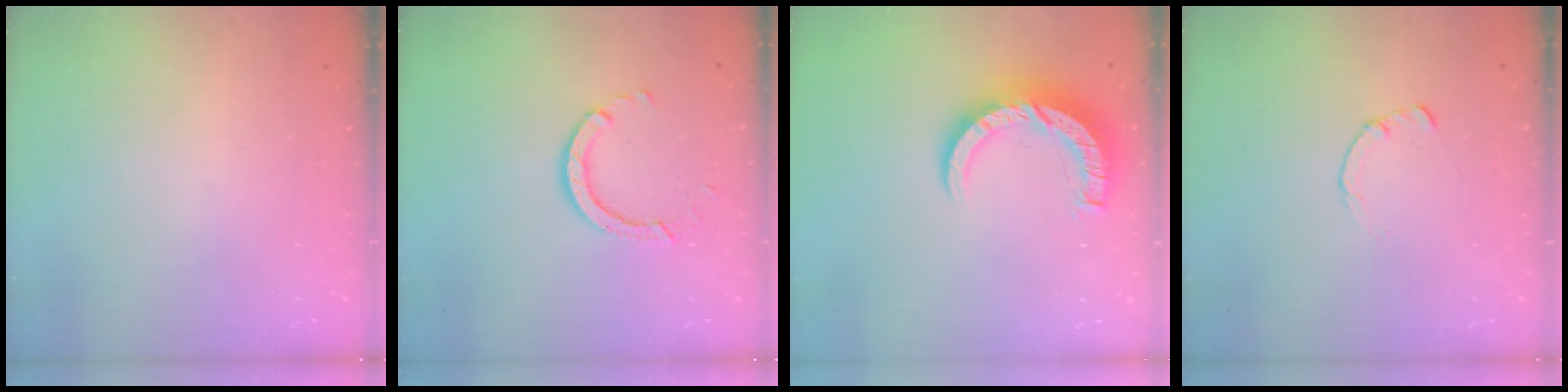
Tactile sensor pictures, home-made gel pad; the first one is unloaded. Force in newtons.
{"total": 5.1, "press": 5.1, "slide": 0.3}
{"total": 10.0, "press": 9.9, "slide": 1.0}
{"total": 1.7, "press": 1.7, "slide": 0.2}